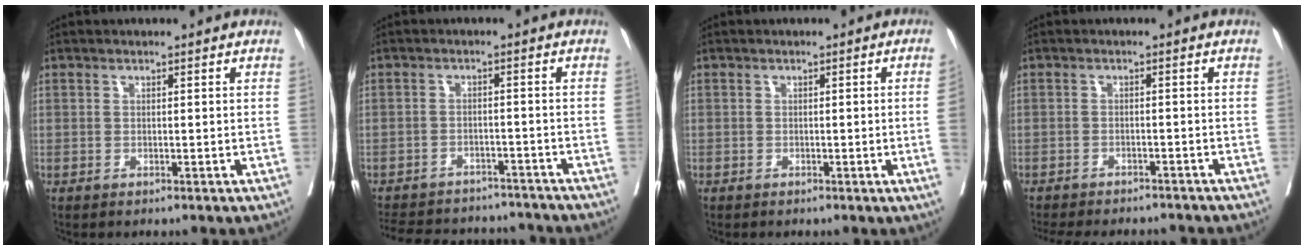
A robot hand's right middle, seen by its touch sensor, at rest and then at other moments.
{"total": 15.8, "force": [-14.4, 5.4, 3.9], "torque": [-0.090, 0.008, -0.188]}
{"total": 2.4, "force": [-0.3, -0.9, 2.2], "torque": [-0.030, -0.004, -0.001]}
{"total": 12.5, "force": [-11.4, 2.9, 4.1], "torque": [-0.074, -0.004, -0.145]}